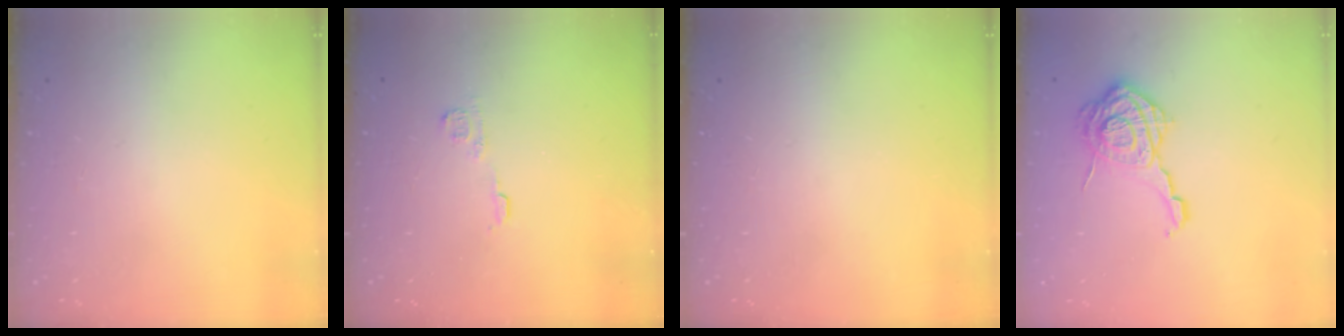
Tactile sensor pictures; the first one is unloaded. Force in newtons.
{"total": 5.7, "press": 5.7, "slide": 0.7}
{"total": 0.0}
{"total": 14.0, "press": 13.9, "slide": 0.7}